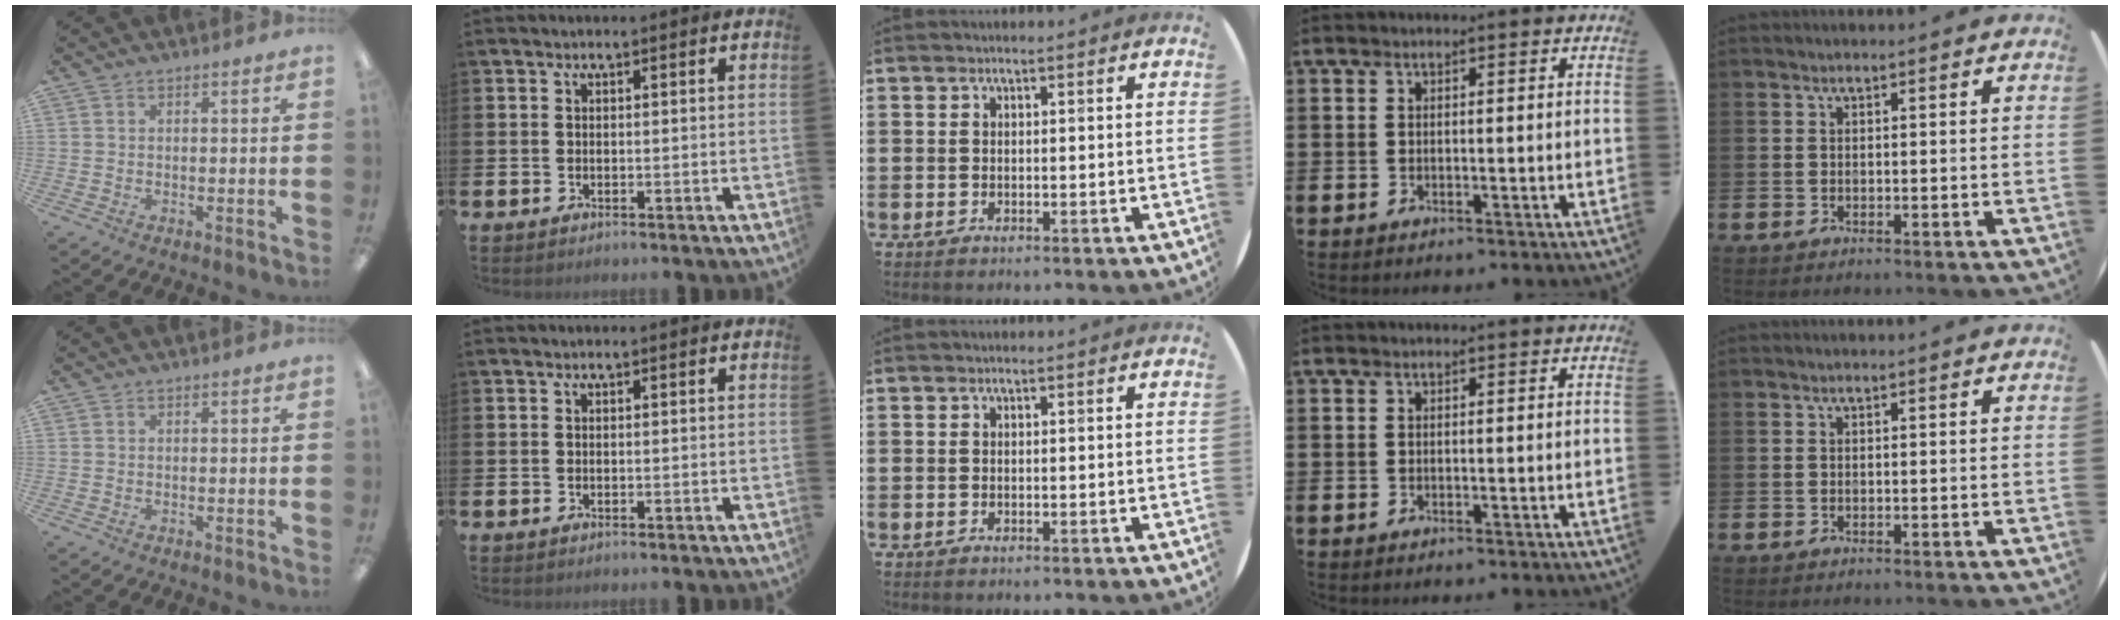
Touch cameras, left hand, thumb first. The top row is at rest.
{}